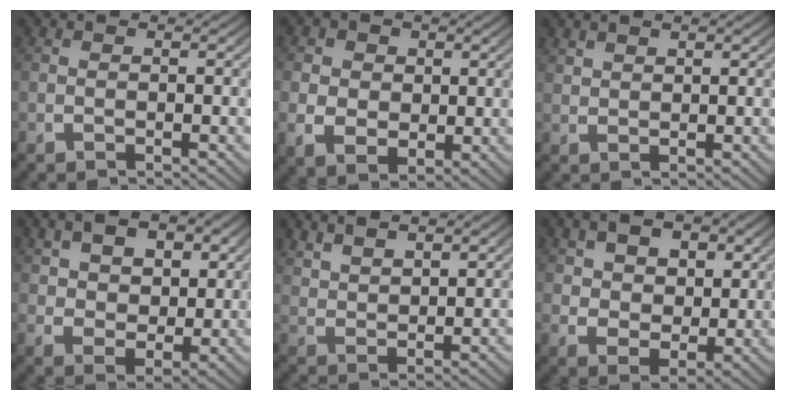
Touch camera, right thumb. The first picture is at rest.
{"total": 5.0, "force": [0.3, 4.1, 2.8], "torque": [-0.062, -0.026, 0.022]}
{"total": 1.6, "force": [1.6, 0.1, 0.3], "torque": [-0.003, 0.004, 0.035]}
{"total": 5.6, "force": [2.0, 3.6, 3.7], "torque": [-0.067, -0.015, 0.047]}
{"total": 3.9, "force": [3.5, 0.8, 1.5], "torque": [-0.025, 0.007, 0.072]}
{"total": 5.4, "force": [1.5, 3.8, 3.5], "torque": [-0.071, -0.025, 0.043]}